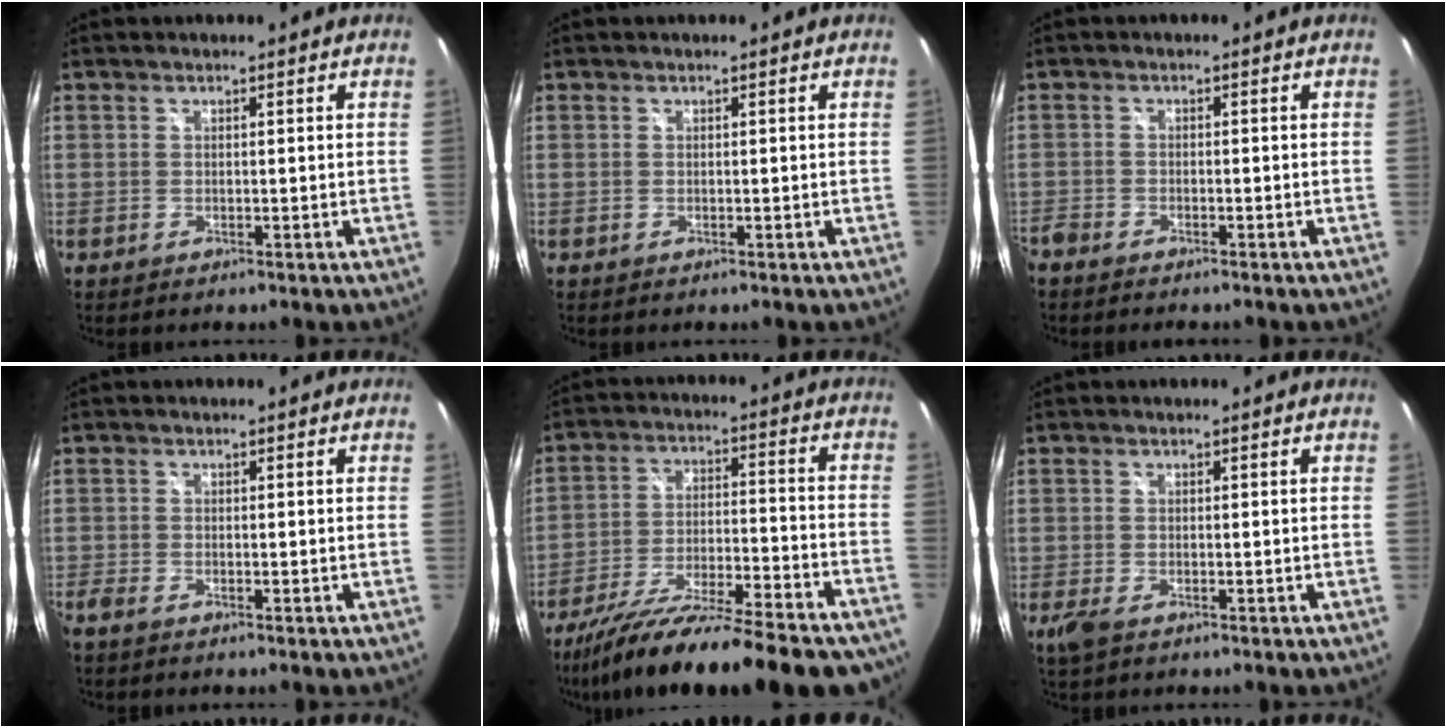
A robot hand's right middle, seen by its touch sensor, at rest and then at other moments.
{"total": 0.0}
{"total": 3.5, "force": [-3.1, 1.2, 1.0], "torque": [-0.035, -0.014, -0.060]}
{"total": 2.1, "force": [-1.6, 0.5, 1.3], "torque": [-0.031, -0.008, -0.032]}
{"total": 26.5, "force": [-22.1, 4.3, 14.0], "torque": [-0.235, -0.065, -0.323]}
{"total": 2.7, "force": [-1.7, 1.2, 1.8], "torque": [-0.039, -0.009, -0.031]}